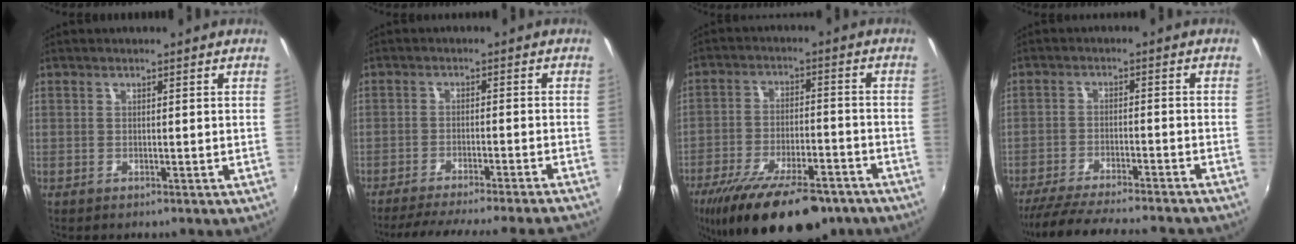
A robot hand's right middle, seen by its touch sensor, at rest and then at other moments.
{"total": 17.9, "force": [-16.3, -0.4, 7.4], "torque": [-0.134, -0.014, -0.232]}
{"total": 21.0, "force": [-15.4, 7.2, 12.3], "torque": [-0.232, -0.038, -0.229]}
{"total": 20.2, "force": [-17.8, 2.7, 9.1], "torque": [-0.173, -0.027, -0.263]}